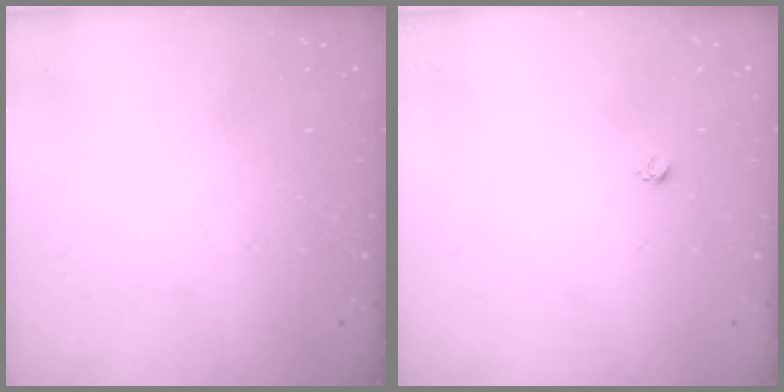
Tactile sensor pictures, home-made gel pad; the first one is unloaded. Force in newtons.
{"total": 2.7, "press": 2.7, "slide": 0.3}